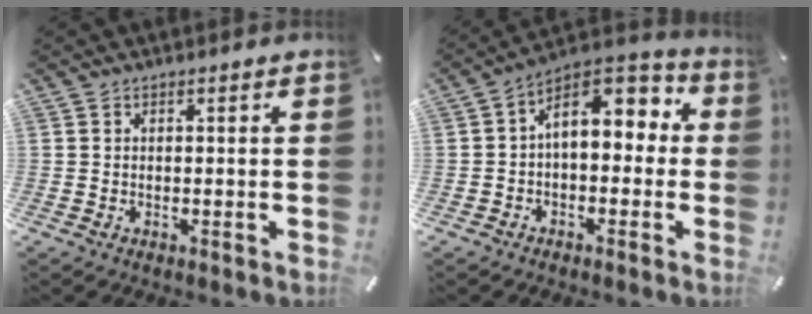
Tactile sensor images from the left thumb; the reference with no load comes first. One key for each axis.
{"total": 9.8, "fx": 2.8, "fy": 6.5, "fz": 6.8, "tx": -0.094, "ty": -0.019, "tz": 0.048}